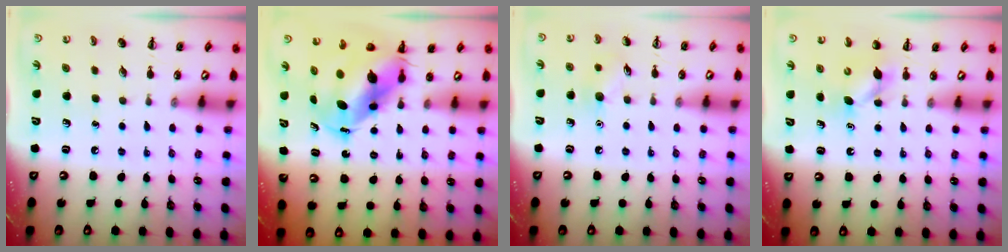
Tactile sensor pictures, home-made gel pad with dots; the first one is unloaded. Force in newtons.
{"total": 9.2, "press": 8.9, "slide": 2.3}
{"total": 6.6, "press": 6.4, "slide": 1.5}
{"total": 5.0, "press": 4.8, "slide": 1.4}